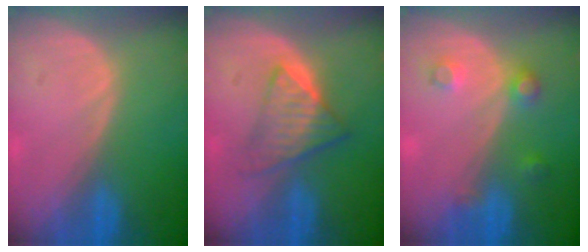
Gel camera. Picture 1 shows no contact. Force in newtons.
{"total": 6.3, "press": 5.5, "slide": 3.0}
{"total": 3.5, "press": 3.3, "slide": 1.2}